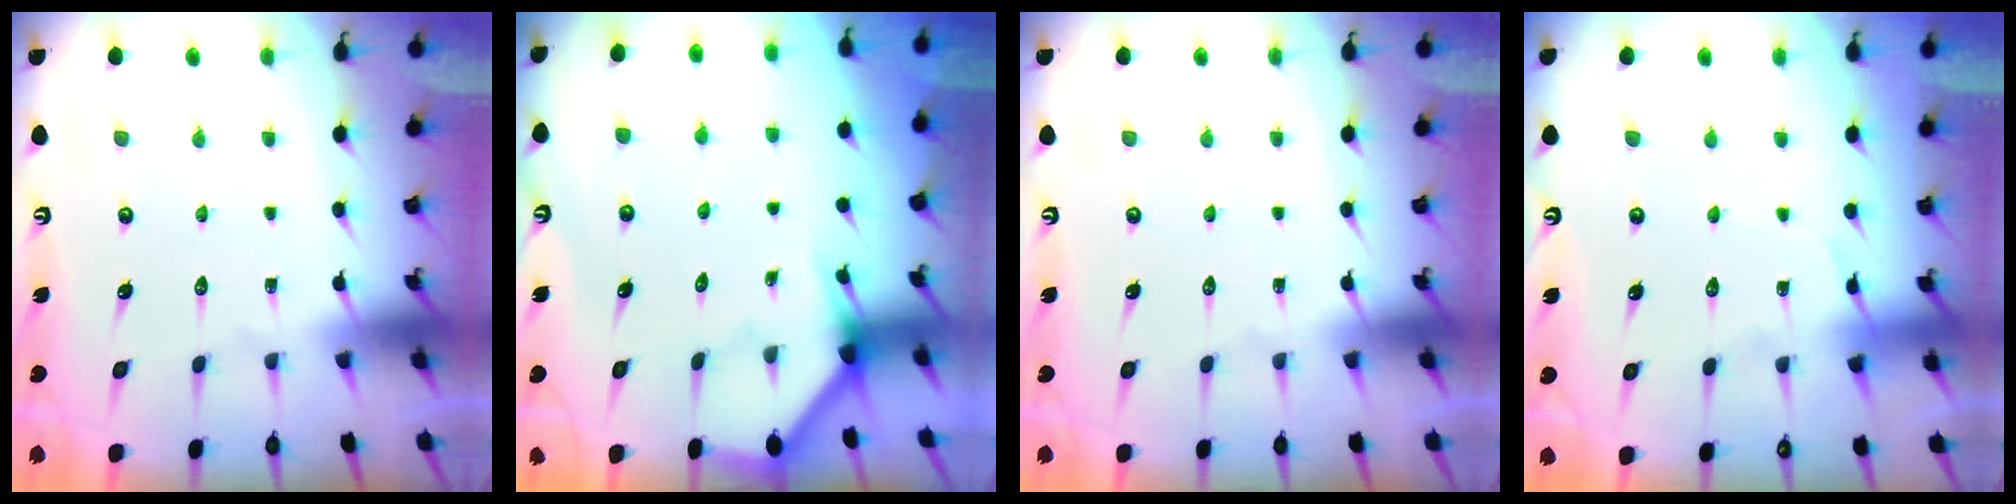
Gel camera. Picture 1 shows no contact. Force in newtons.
{"total": 3.3, "press": 3.3, "slide": 0.2}
{"total": 0.0}
{"total": 4.0, "press": 4.0, "slide": 0.4}